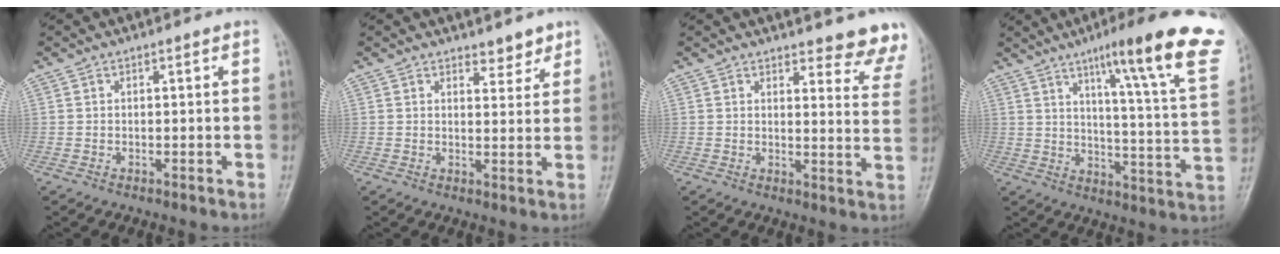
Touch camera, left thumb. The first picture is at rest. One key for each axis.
{"total": 3.3, "fx": 2.8, "fy": 1.5, "fz": 1.1, "tx": 0.005, "ty": -0.020, "tz": 0.040}
{"total": 10.7, "fx": 9.9, "fy": 2.5, "fz": 3.4, "tx": 0.005, "ty": -0.071, "tz": 0.090}
{"total": 23.5, "fx": 14.3, "fy": 2.5, "fz": 18.4, "tx": -0.234, "ty": -0.060, "tz": 0.188}